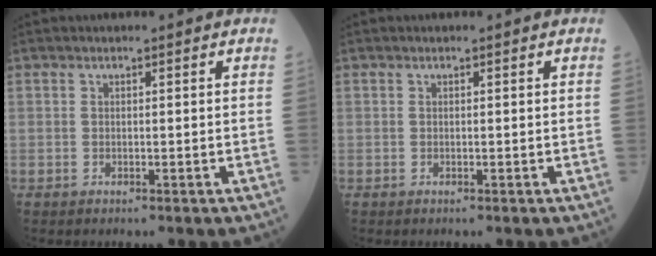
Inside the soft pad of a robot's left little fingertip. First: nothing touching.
{"total": 0.0}